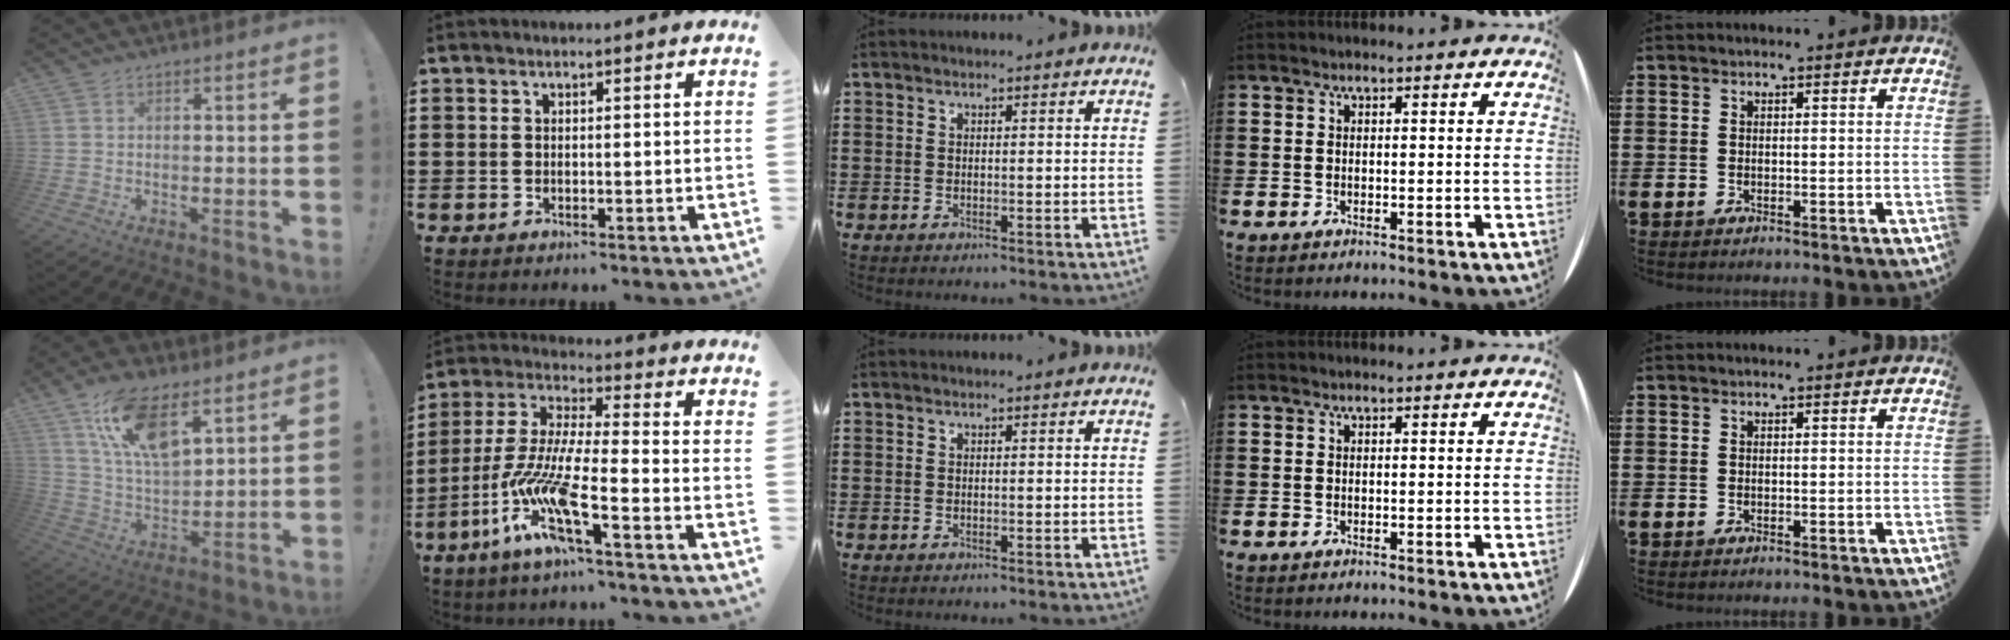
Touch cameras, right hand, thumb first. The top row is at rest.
{"thumb": {"total": 15.2, "force": [9.2, 6.4, 10.2], "torque": [-0.190, -0.041, 0.167]}, "index": {"total": 11.2, "force": [-6.6, 1.4, 8.9], "torque": [-0.213, -0.026, -0.139]}}